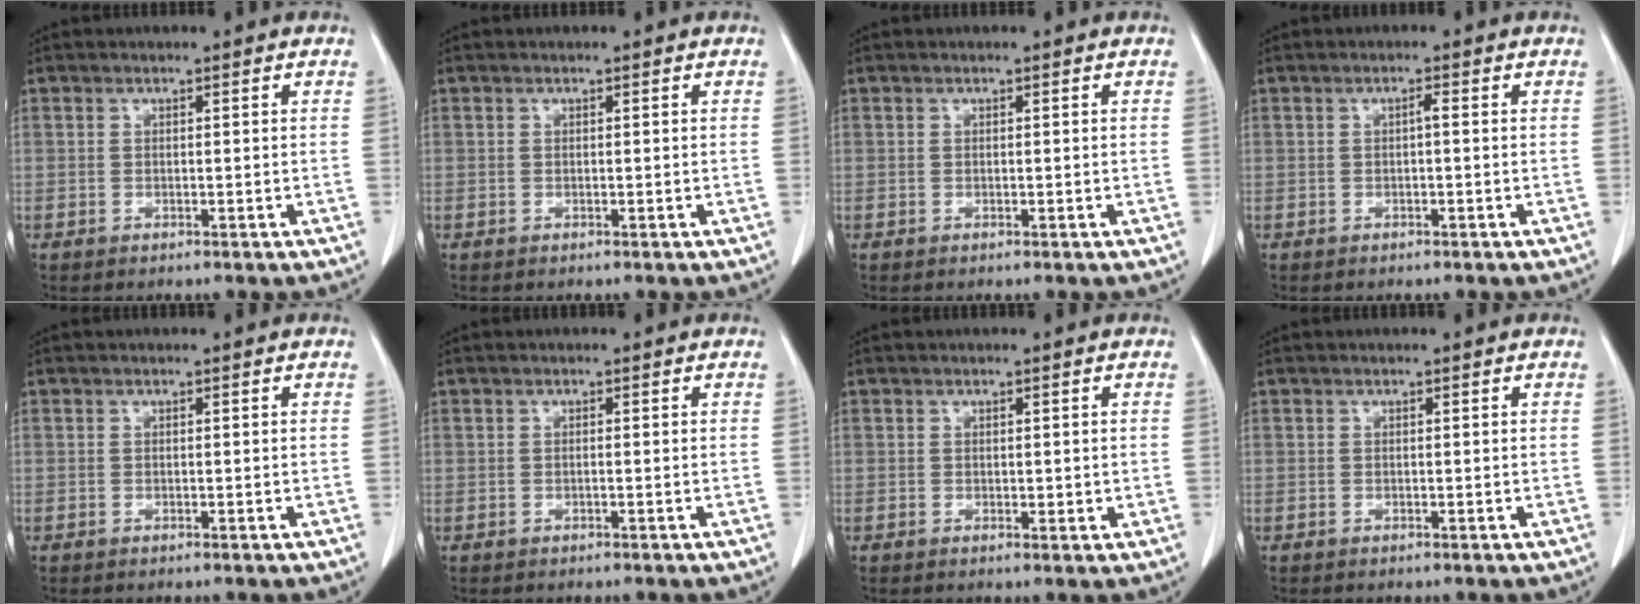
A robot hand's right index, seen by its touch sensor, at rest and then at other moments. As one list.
[{"total": 0.0}, {"total": 0.0}, {"total": 1.0, "force": [0.0, 0.1, 1.0], "torque": [-0.016, 0.005, 0.000]}, {"total": 0.0}, {"total": 0.0}, {"total": 1.4, "force": [0.2, 0.7, 1.2], "torque": [-0.017, -0.005, 0.005]}, {"total": 0.0}]